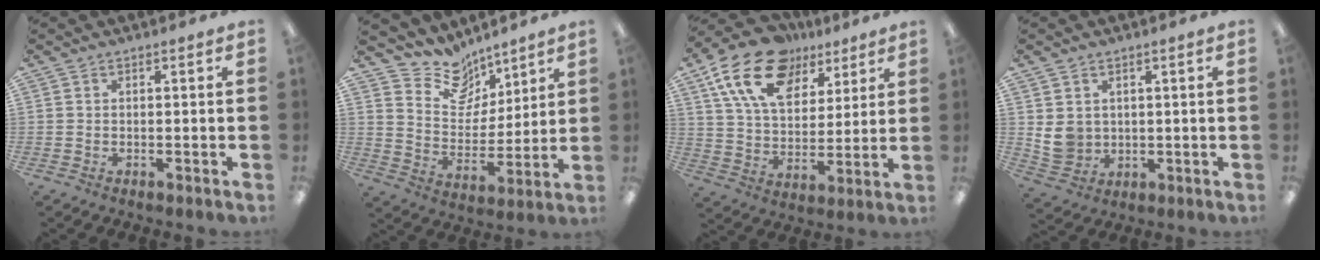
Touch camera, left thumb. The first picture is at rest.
{"total": 12.3, "force": [9.9, 6.8, 2.6], "torque": [-0.046, -0.080, 0.185]}
{"total": 19.1, "force": [11.4, 11.5, 10.2], "torque": [-0.192, -0.037, 0.209]}
{"total": 6.0, "force": [1.8, 5.4, 1.9], "torque": [-0.030, -0.003, 0.036]}